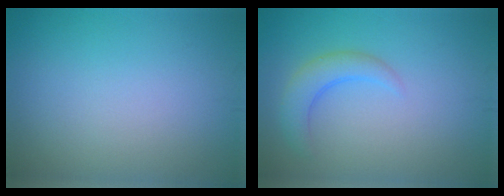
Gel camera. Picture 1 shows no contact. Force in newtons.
{"total": 2.6, "press": 2.5, "slide": 0.3}